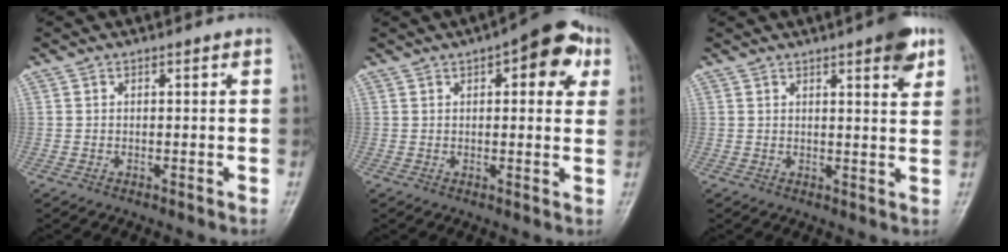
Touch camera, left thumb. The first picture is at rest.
{"total": 11.0, "force": [4.6, 4.6, 8.8], "torque": [-0.077, 0.004, 0.049]}
{"total": 6.0, "force": [3.4, 1.3, 4.7], "torque": [-0.052, -0.014, 0.040]}